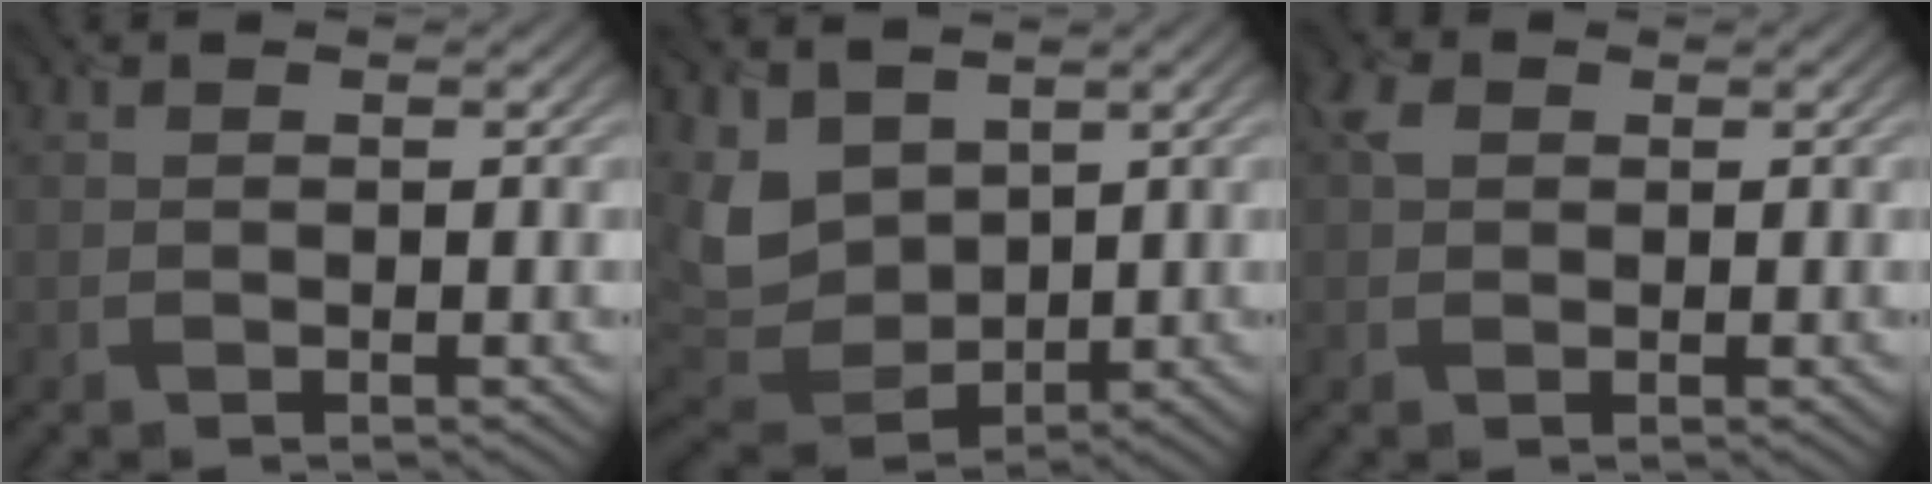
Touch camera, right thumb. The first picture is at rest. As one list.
[{"total": 8.7, "force": [3.7, 6.0, 5.2], "torque": [-0.157, -0.010, 0.077]}, {"total": 1.9, "force": [0.5, 1.5, 1.1], "torque": [-0.026, 0.005, 0.005]}]